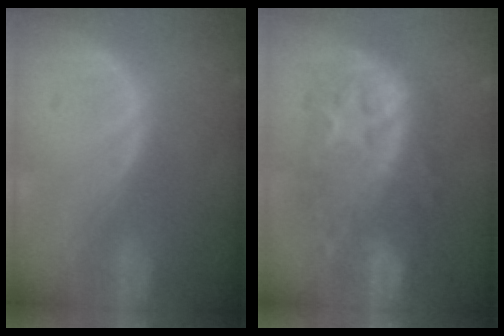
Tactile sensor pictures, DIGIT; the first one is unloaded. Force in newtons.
{"total": 9.9, "press": 9.9, "slide": 0.5}